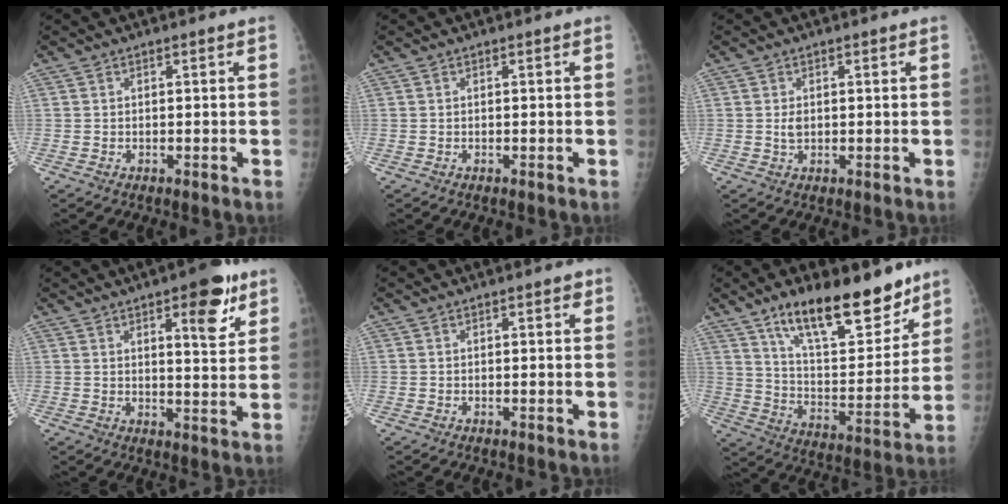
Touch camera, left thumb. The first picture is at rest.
{"total": 0.0}
{"total": 1.8, "force": [0.2, 1.3, 1.3], "torque": [-0.020, -0.002, 0.006]}
{"total": 10.2, "force": [5.5, 3.4, 7.9], "torque": [-0.084, -0.027, 0.071]}
{"total": 1.1, "force": [0.6, 0.5, 0.8], "torque": [-0.005, 0.000, 0.006]}
{"total": 21.5, "force": [14.5, 8.0, 13.6], "torque": [-0.168, -0.078, 0.243]}